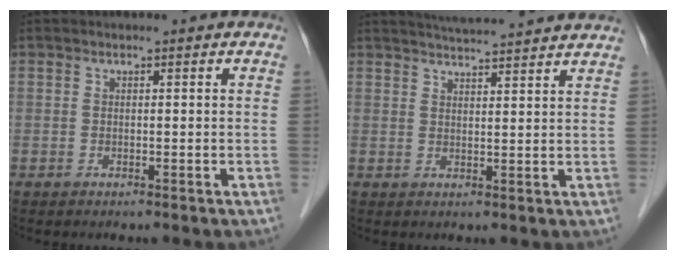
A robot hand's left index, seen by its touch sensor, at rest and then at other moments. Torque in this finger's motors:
{"motor_torque": [0.38, -0.74, 0.02, -0.02]}